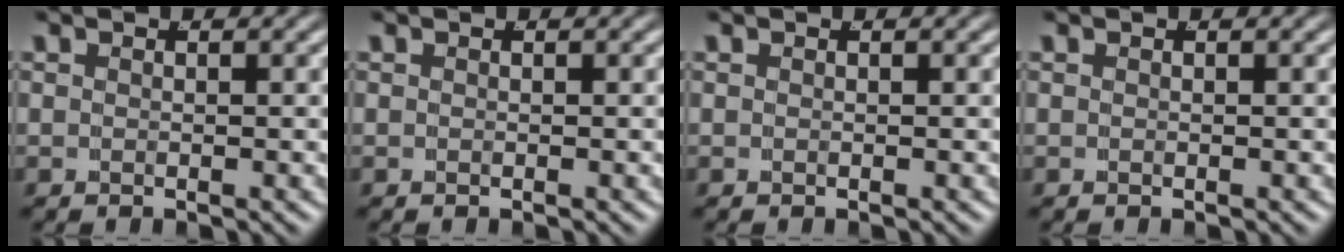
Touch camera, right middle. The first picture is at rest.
{"total": 0.0}
{"total": 0.0}
{"total": 0.0}